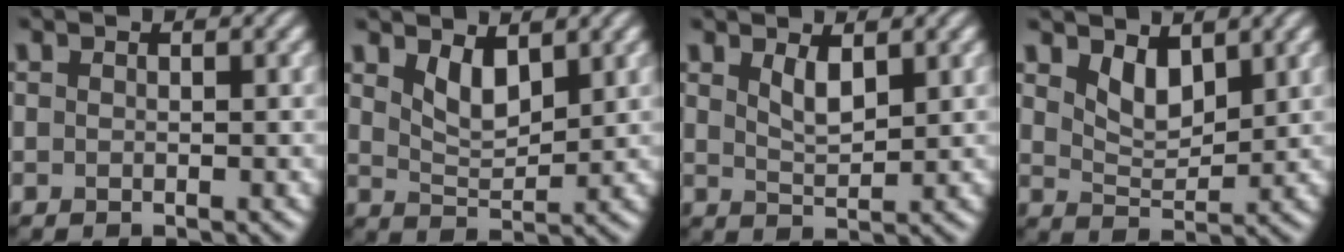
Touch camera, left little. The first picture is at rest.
{"total": 2.9, "force": [1.7, 1.2, 2.0], "torque": [-0.042, -0.010, 0.036]}
{"total": 2.2, "force": [1.3, 0.7, 1.6], "torque": [-0.033, -0.005, 0.028]}
{"total": 2.9, "force": [1.8, 1.4, 1.7], "torque": [-0.038, -0.011, 0.035]}